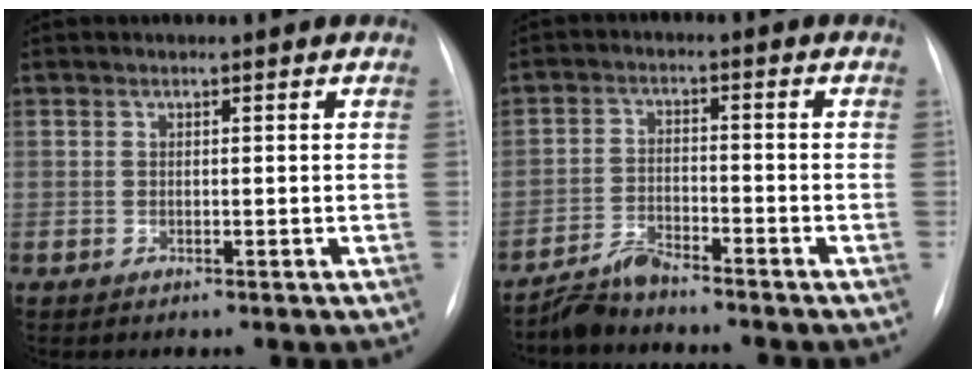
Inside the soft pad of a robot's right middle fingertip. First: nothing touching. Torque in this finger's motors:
{"motor_torque": [-0.33, -0.28, -0.06, -0.01]}